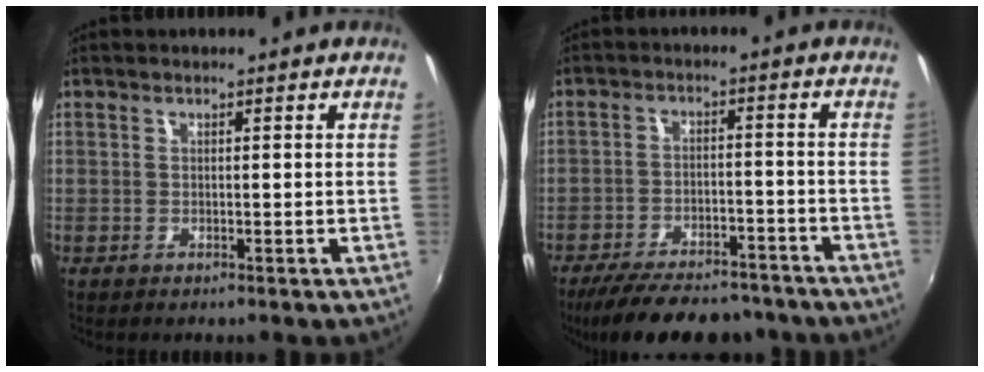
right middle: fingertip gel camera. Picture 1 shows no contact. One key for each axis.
{"total": 17.8, "fx": -14.8, "fy": 6.1, "fz": 7.9, "tx": -0.161, "ty": -0.007, "tz": -0.204}